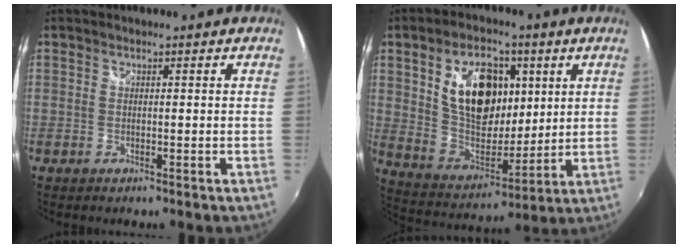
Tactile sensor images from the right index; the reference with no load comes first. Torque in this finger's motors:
{"motor_torque": [1.54, 0.60, 0.70, 0.14]}